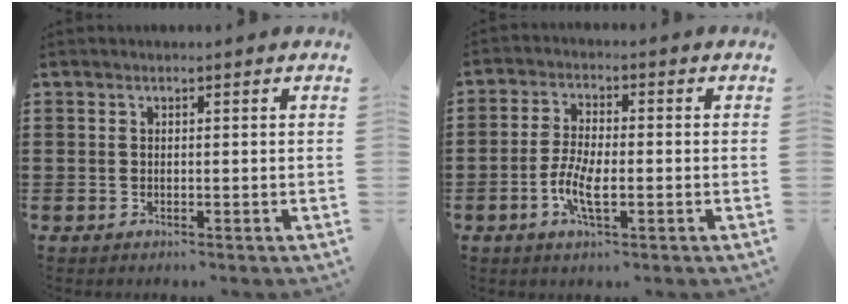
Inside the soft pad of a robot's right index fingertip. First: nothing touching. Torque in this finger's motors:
{"motor_torque": [1.21, 0.93, 0.62, 0.10]}